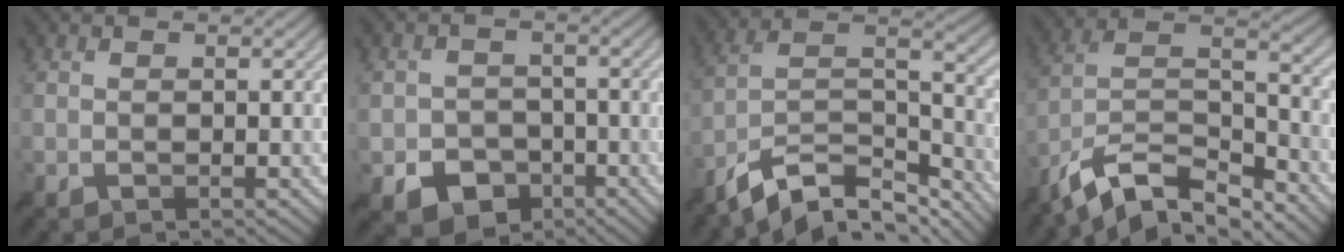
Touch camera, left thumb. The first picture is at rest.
{"total": 5.7, "force": [-3.0, 4.4, 2.1], "torque": [-0.039, -0.013, -0.051]}
{"total": 12.4, "force": [-9.3, 4.4, 6.8], "torque": [-0.140, -0.002, -0.172]}
{"total": 12.3, "force": [-9.4, 3.8, 6.9], "torque": [-0.143, 0.000, -0.179]}